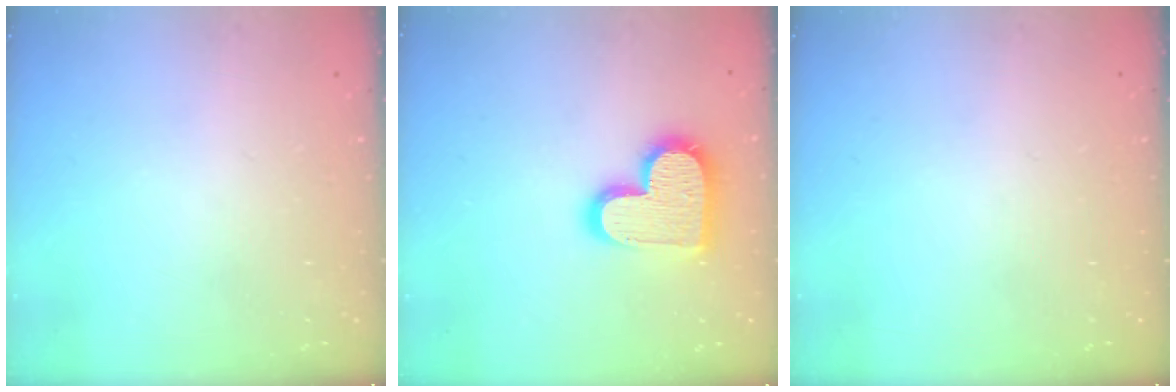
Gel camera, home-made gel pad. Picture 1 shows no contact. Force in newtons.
{"total": 15.8, "press": 15.7, "slide": 1.0}
{"total": 0.0}